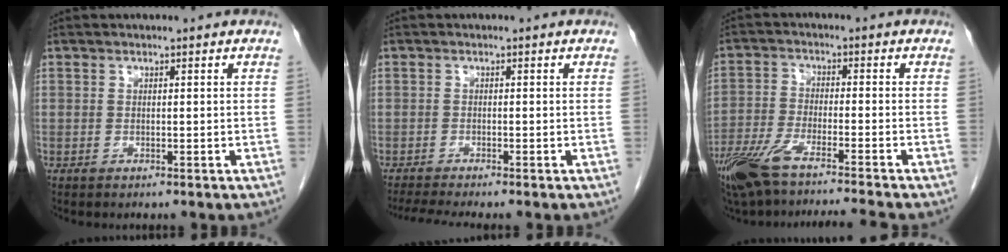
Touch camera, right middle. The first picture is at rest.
{"total": 4.0, "force": [-3.4, -0.7, 1.9], "torque": [-0.038, -0.017, -0.061]}
{"total": 13.5, "force": [-11.0, 0.0, 7.9], "torque": [-0.148, -0.028, -0.188]}